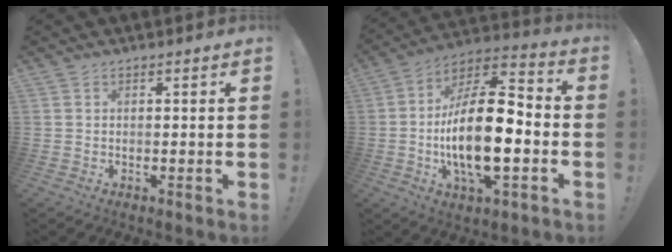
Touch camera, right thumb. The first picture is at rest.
{"total": 21.0, "force": [-3.7, 8.4, 18.8], "torque": [-0.349, 0.009, -0.063]}